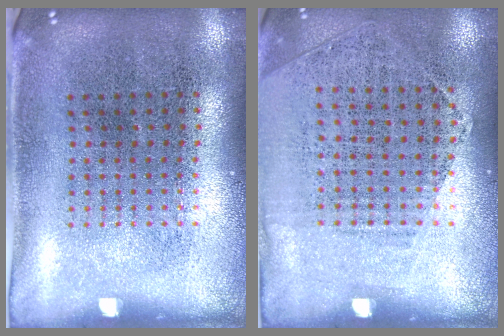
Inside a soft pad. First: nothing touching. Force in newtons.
{"total": 1.2, "press": 1.0, "slide": 0.7}